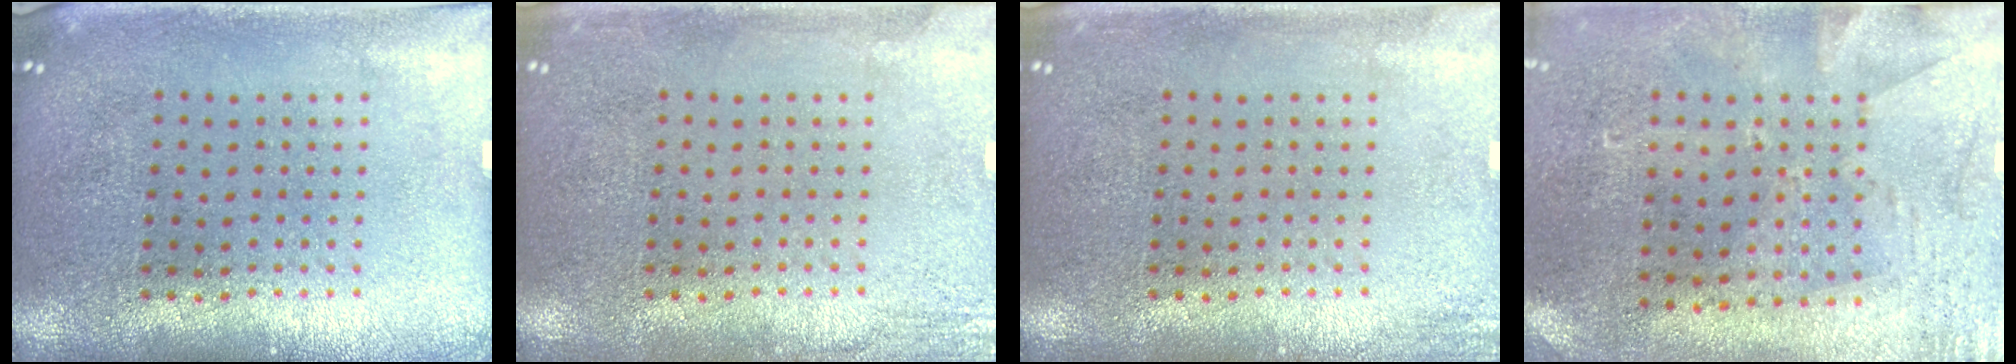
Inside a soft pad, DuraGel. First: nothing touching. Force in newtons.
{"total": 1.9, "press": 1.9, "slide": 0.2}
{"total": 1.2, "press": 1.2, "slide": 0.1}
{"total": 2.8, "press": 2.3, "slide": 1.6}